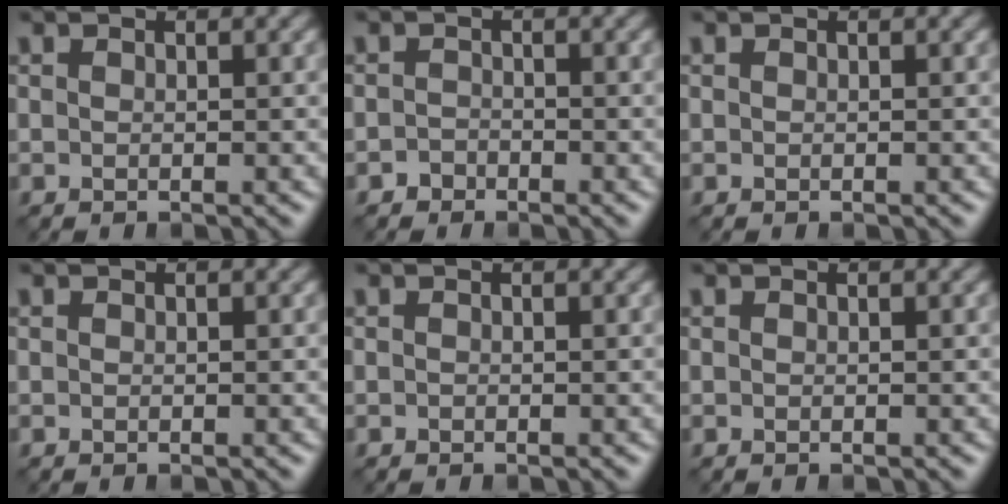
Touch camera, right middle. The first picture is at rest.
{"total": 1.0, "force": [-0.7, 0.6, 0.0], "torque": [0.004, 0.004, -0.012]}
{"total": 0.0}
{"total": 0.0}
{"total": 0.0}
{"total": 0.0}